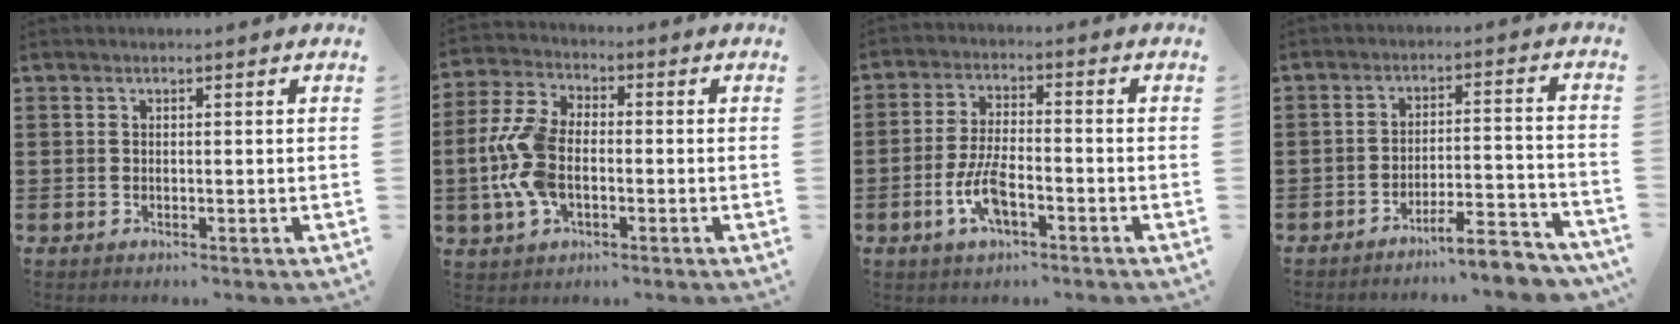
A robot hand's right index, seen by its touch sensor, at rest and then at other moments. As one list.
[{"total": 9.2, "force": [-1.4, 5.4, 7.3], "torque": [-0.192, -0.006, -0.035]}, {"total": 6.8, "force": [-2.7, 2.6, 5.7], "torque": [-0.134, -0.007, -0.056]}, {"total": 6.3, "force": [-5.7, 0.4, 2.8], "torque": [-0.043, 0.000, -0.107]}]